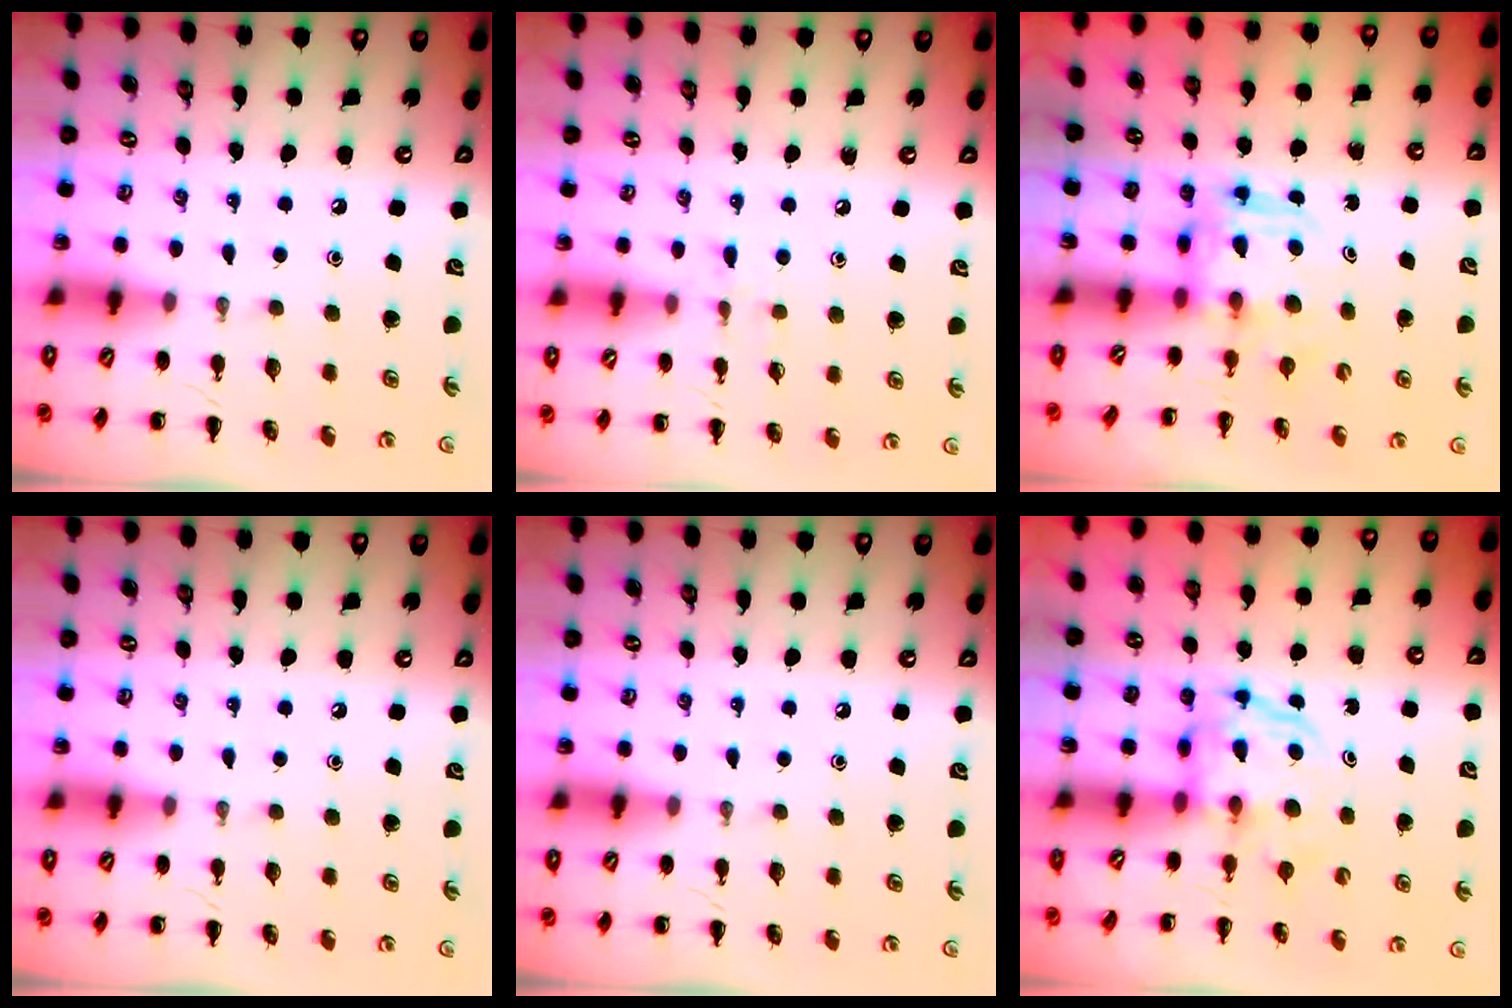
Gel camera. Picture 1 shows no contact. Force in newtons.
{"total": 5.6, "press": 5.2, "slide": 2.1}
{"total": 3.6, "press": 3.6, "slide": 0.2}
{"total": 0.0}
{"total": 0.0}
{"total": 3.9, "press": 3.9, "slide": 0.3}